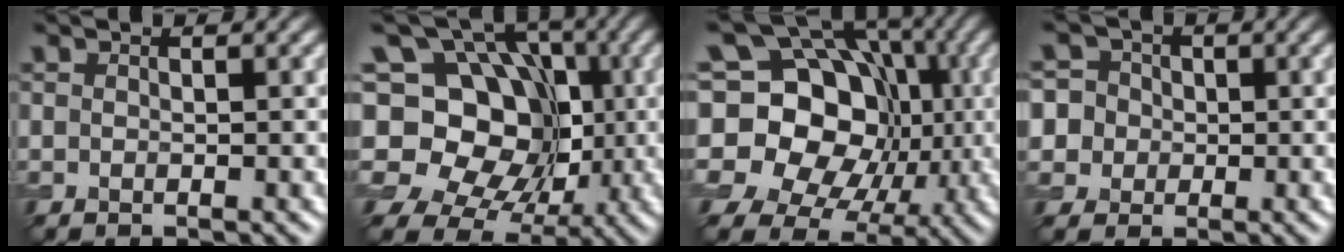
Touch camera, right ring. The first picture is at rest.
{"total": 14.7, "force": [0.2, 12.4, 7.8], "torque": [-0.134, 0.042, -0.029]}
{"total": 19.8, "force": [1.2, 16.8, 10.3], "torque": [-0.192, 0.063, -0.017]}
{"total": 7.3, "force": [1.2, 6.8, 2.2], "torque": [-0.052, 0.039, -0.004]}